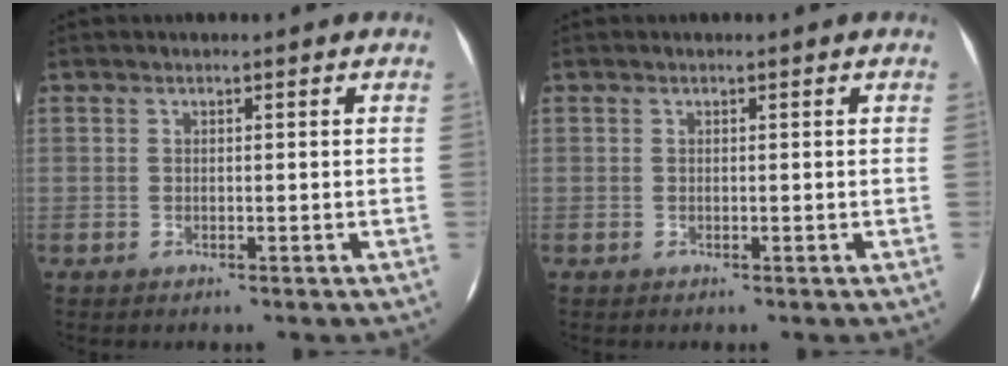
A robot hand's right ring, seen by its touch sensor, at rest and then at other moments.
{"total": 0.0}